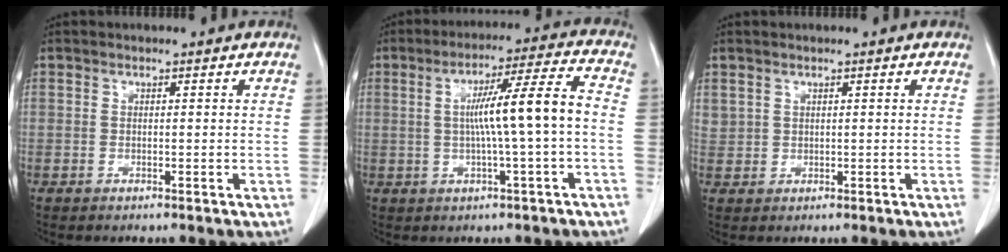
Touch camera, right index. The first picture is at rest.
{"total": 10.0, "force": [-0.4, -0.9, 9.9], "torque": [-0.166, 0.014, -0.004]}
{"total": 1.6, "force": [0.9, 1.3, 0.2], "torque": [0.004, 0.009, 0.017]}